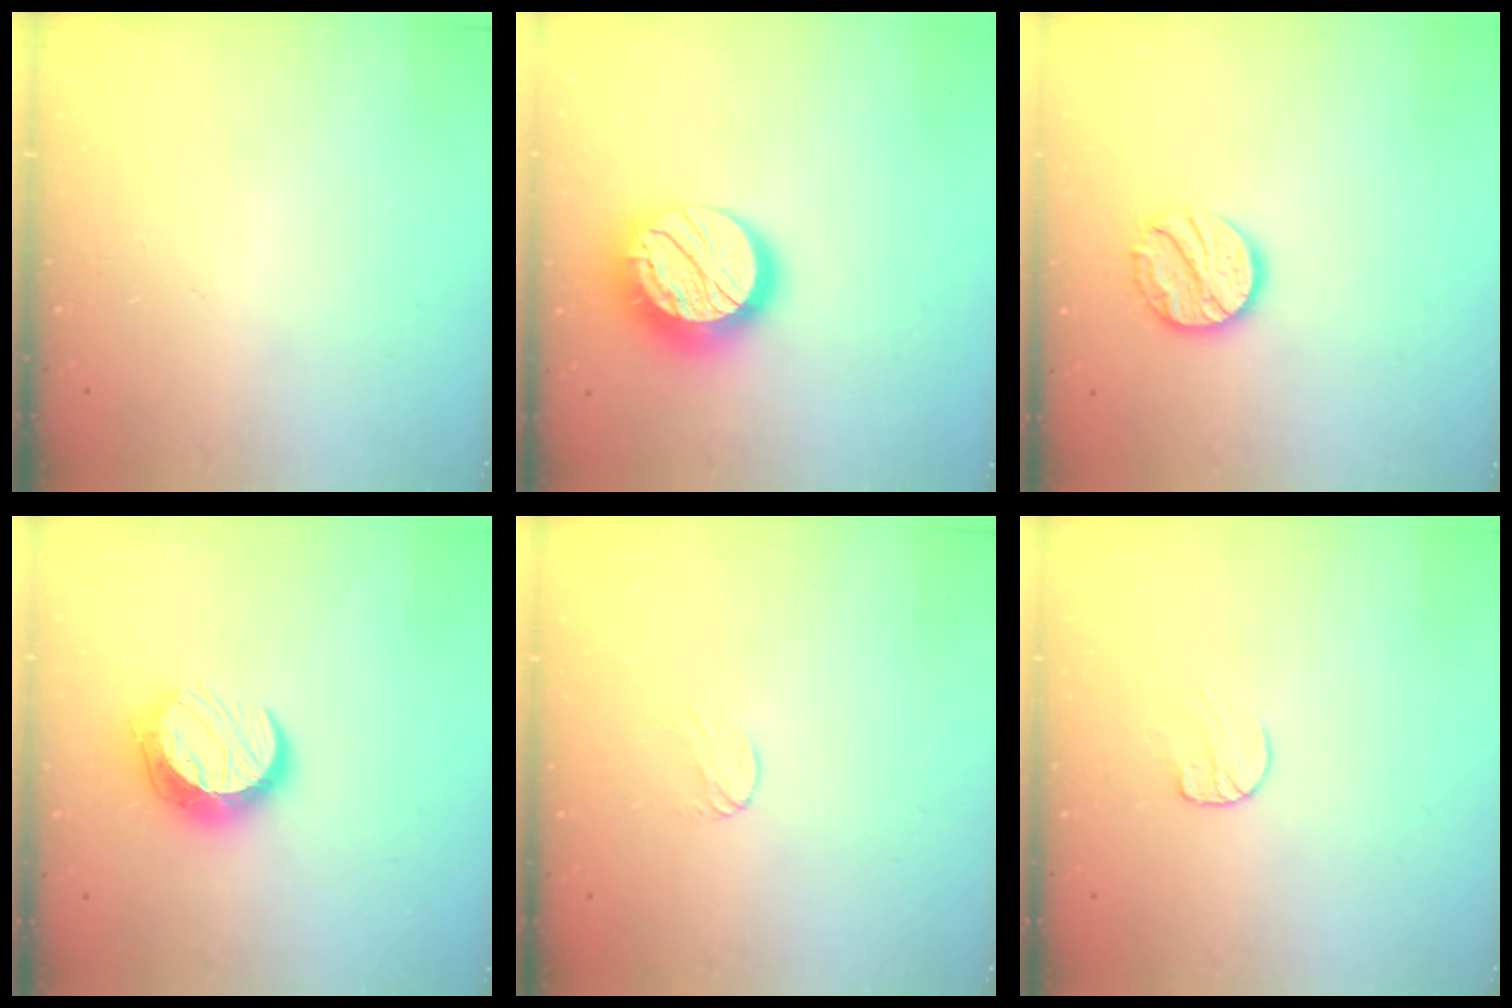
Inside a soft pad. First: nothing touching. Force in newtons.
{"total": 16.9, "press": 16.9, "slide": 0.9}
{"total": 13.2, "press": 13.1, "slide": 1.0}
{"total": 11.0, "press": 11.0, "slide": 0.8}
{"total": 3.6, "press": 3.6, "slide": 0.2}
{"total": 7.7, "press": 7.7, "slide": 0.7}